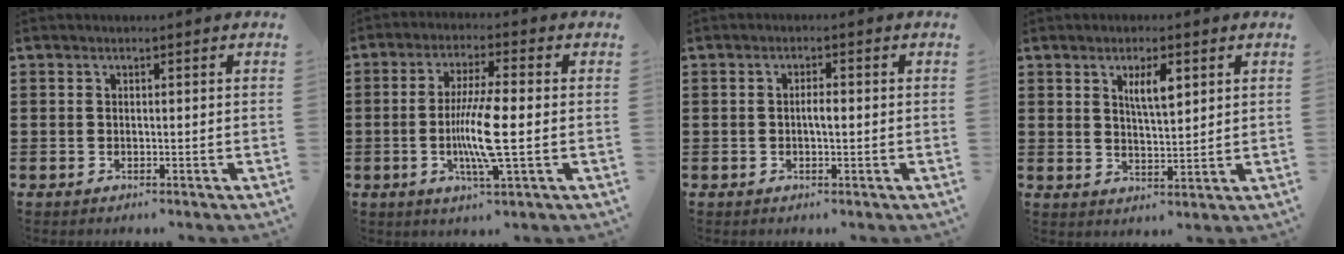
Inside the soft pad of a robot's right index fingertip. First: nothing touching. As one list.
[{"total": 8.9, "force": [-1.4, 1.0, 8.7], "torque": [-0.176, -0.019, -0.031]}, {"total": 1.9, "force": [-0.2, 0.5, 1.8], "torque": [-0.032, -0.001, -0.003]}, {"total": 4.3, "force": [1.9, 1.2, 3.7], "torque": [-0.068, 0.004, 0.029]}]